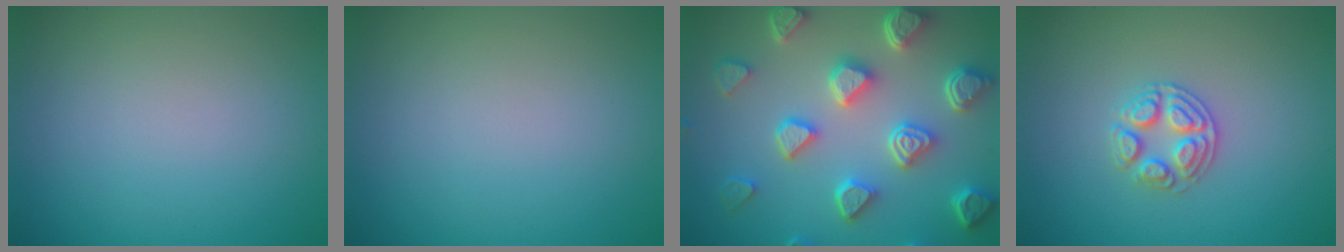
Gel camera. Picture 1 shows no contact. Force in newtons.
{"total": 0.0}
{"total": 7.2, "press": 5.8, "slide": 4.4}
{"total": 2.7, "press": 2.6, "slide": 0.7}